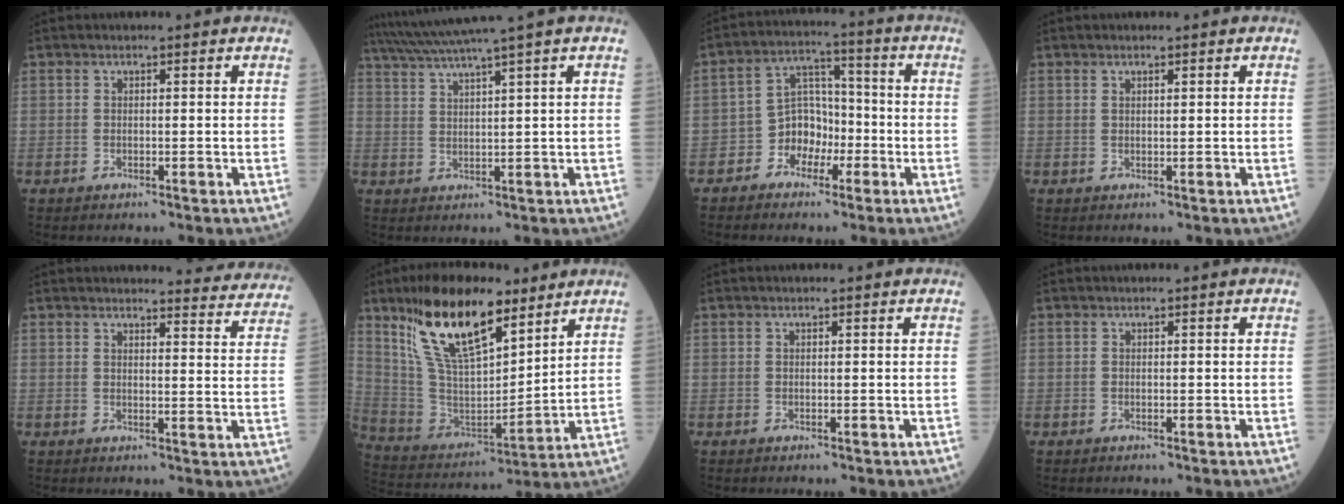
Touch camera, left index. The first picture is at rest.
{"total": 8.5, "force": [6.9, -2.4, 4.4], "torque": [-0.077, 0.017, 0.117]}
{"total": 6.3, "force": [-2.8, 5.0, 2.7], "torque": [-0.048, 0.021, -0.053]}
{"total": 0.8, "force": [0.6, 0.1, 0.6], "torque": [-0.014, 0.005, 0.012]}
{"total": 11.9, "force": [11.8, 1.3, 1.3], "torque": [0.016, -0.062, 0.104]}
{"total": 18.0, "force": [11.7, 5.9, 12.4], "torque": [-0.229, 0.004, 0.224]}
{"total": 0.0}
{"total": 0.0}